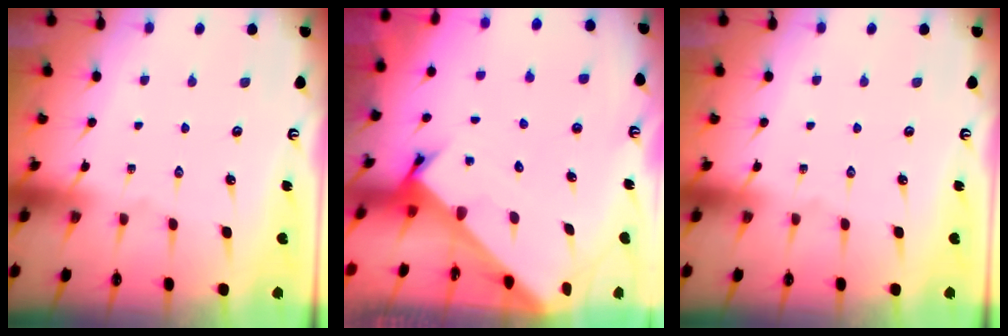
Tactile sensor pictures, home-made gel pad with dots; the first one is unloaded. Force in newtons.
{"total": 2.5, "press": 2.5, "slide": 0.2}
{"total": 0.0}